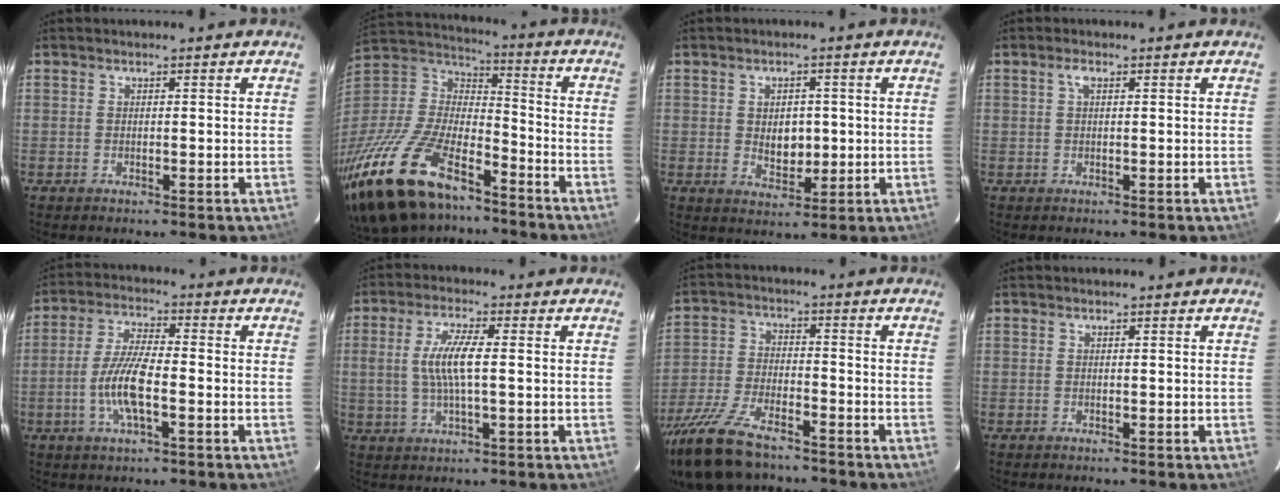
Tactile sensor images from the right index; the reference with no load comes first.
{"total": 30.4, "force": [-21.0, 12.9, 17.8], "torque": [-0.386, -0.031, -0.354]}
{"total": 5.1, "force": [0.1, 3.7, 3.5], "torque": [-0.057, -0.002, 0.009]}
{"total": 1.4, "force": [0.5, 0.5, 1.1], "torque": [-0.023, 0.005, 0.008]}
{"total": 8.7, "force": [-2.6, 2.2, 7.9], "torque": [-0.165, 0.001, -0.053]}
{"total": 7.5, "force": [0.3, 1.9, 7.2], "torque": [-0.142, 0.002, 0.009]}
{"total": 16.0, "force": [-12.8, 5.4, 8.1], "torque": [-0.184, -0.031, -0.236]}
{"total": 0.0}